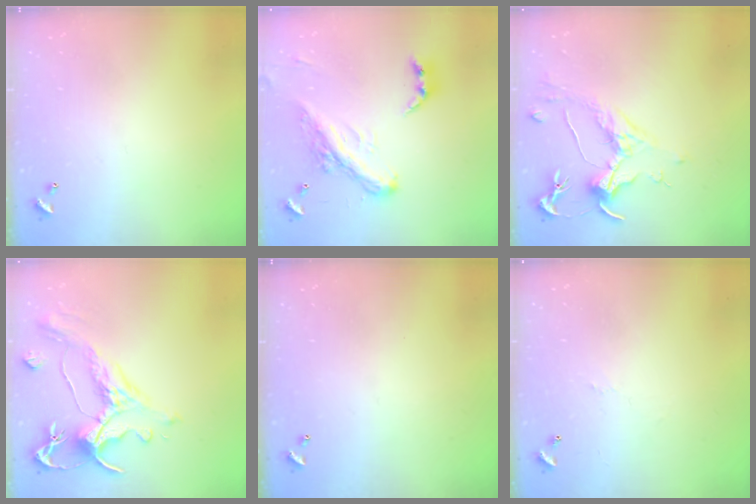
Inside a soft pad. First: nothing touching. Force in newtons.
{"total": 6.3, "press": 6.1, "slide": 1.4}
{"total": 1.8, "press": 1.6, "slide": 0.9}
{"total": 1.6, "press": 0.3, "slide": 1.5}
{"total": 0.0}
{"total": 1.6, "press": 1.5, "slide": 0.5}